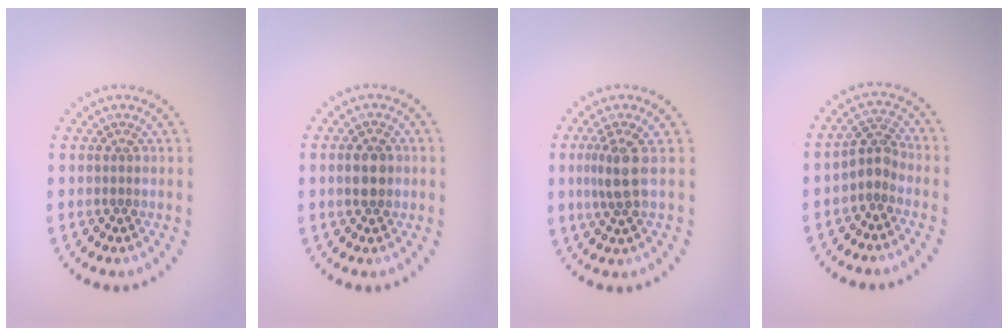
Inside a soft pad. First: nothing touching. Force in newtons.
{"total": 2.8, "press": 2.8, "slide": 0.1}
{"total": 2.7, "press": 2.2, "slide": 1.6}
{"total": 2.1, "press": 1.7, "slide": 1.2}